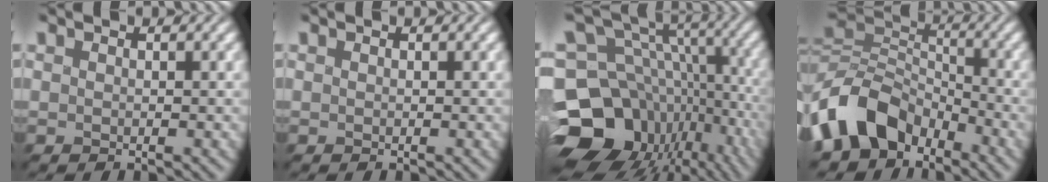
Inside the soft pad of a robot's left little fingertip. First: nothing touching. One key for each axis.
{"total": 0.0}
{"total": 17.3, "fx": -7.1, "fy": 13.2, "fz": 8.7, "tx": -0.189, "ty": 0.010, "tz": -0.065}
{"total": 9.2, "fx": -5.8, "fy": 6.0, "fz": 3.7, "tx": -0.073, "ty": 0.002, "tz": -0.128}